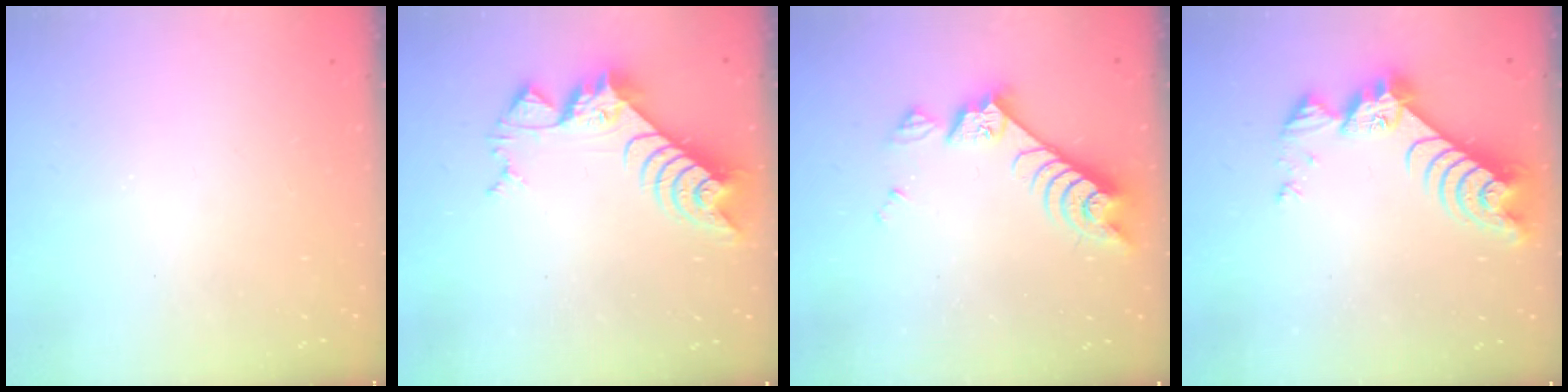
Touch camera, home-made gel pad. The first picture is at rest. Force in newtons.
{"total": 8.5, "press": 8.5, "slide": 0.8}
{"total": 8.3, "press": 8.2, "slide": 1.3}
{"total": 9.4, "press": 9.4, "slide": 0.9}